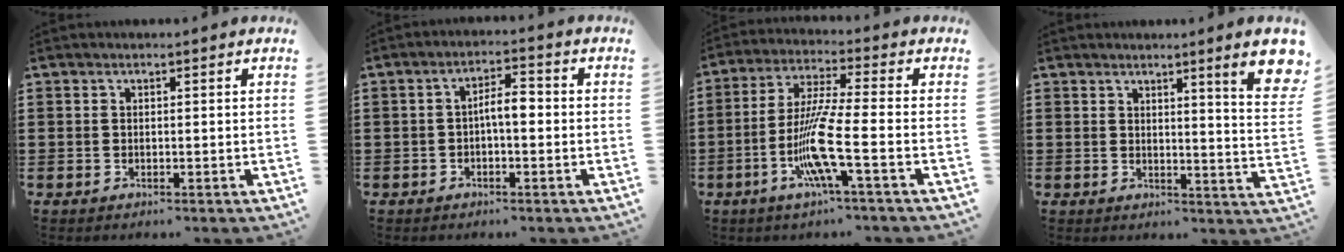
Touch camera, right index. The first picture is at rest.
{"total": 3.7, "force": [-0.4, 1.1, 3.5], "torque": [-0.066, 0.010, -0.011]}
{"total": 10.4, "force": [-3.6, 0.5, 9.8], "torque": [-0.210, -0.019, -0.075]}
{"total": 6.2, "force": [3.6, -0.1, 5.1], "torque": [-0.082, -0.021, 0.055]}